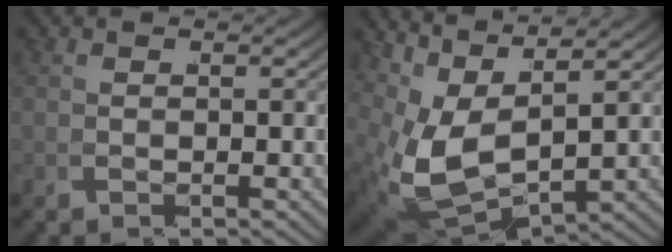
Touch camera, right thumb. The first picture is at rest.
{"total": 9.8, "force": [0.9, 6.5, 7.3], "torque": [-0.188, -0.061, 0.050]}